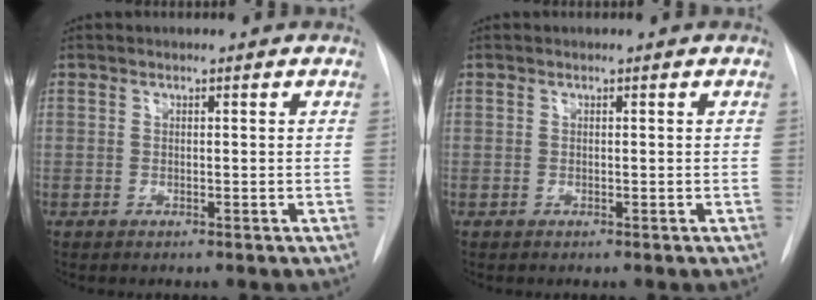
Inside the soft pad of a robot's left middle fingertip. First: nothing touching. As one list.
[{"total": 0.0}]